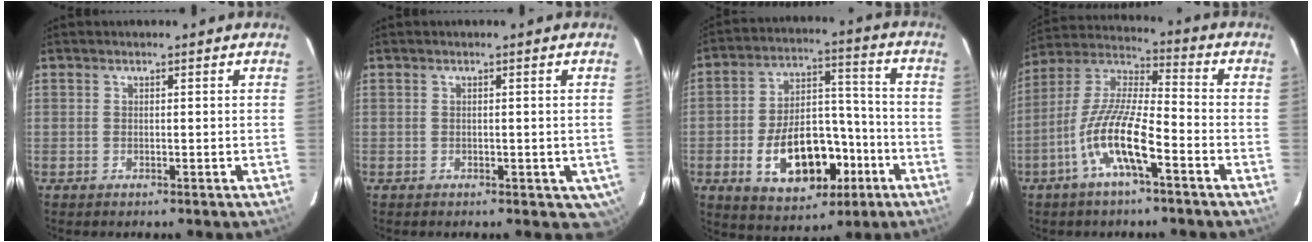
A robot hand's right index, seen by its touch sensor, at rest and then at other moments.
{"total": 3.1, "force": [-0.6, 2.4, 1.7], "torque": [-0.009, 0.005, 0.001]}
{"total": 17.3, "force": [-6.7, 9.8, 12.6], "torque": [-0.234, 0.027, -0.084]}
{"total": 13.1, "force": [-6.1, 2.6, 11.3], "torque": [-0.232, -0.002, -0.121]}